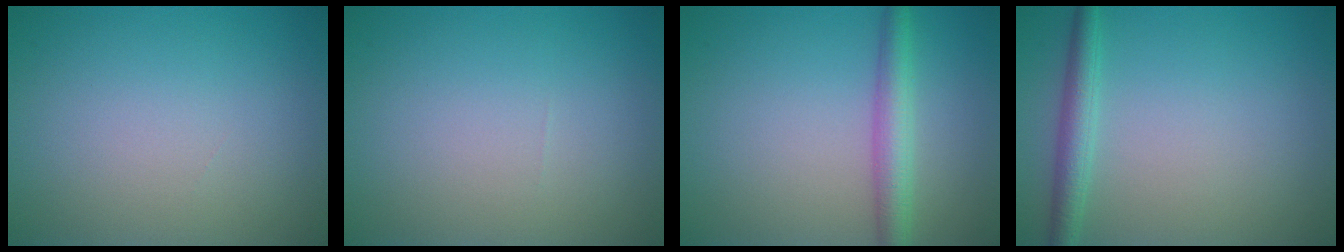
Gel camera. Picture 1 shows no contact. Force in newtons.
{"total": 0.0}
{"total": 3.4, "press": 3.4, "slide": 0.1}
{"total": 2.4, "press": 2.4, "slide": 0.0}